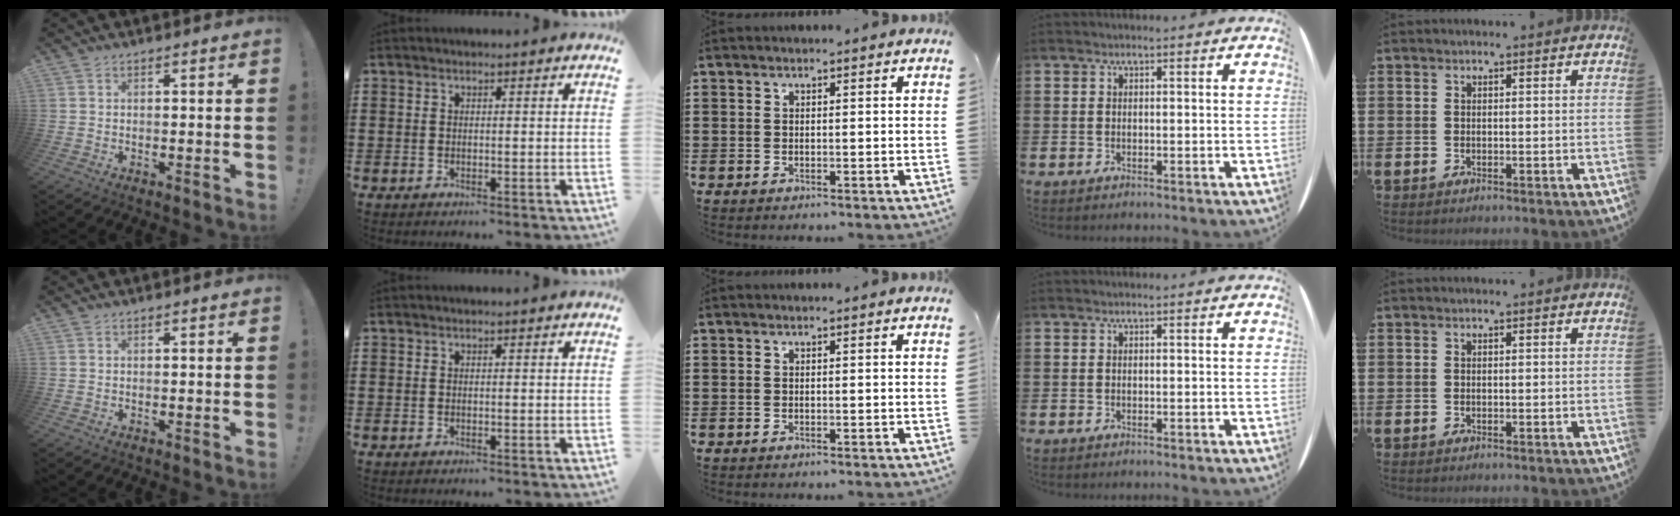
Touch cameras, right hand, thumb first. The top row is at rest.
{}